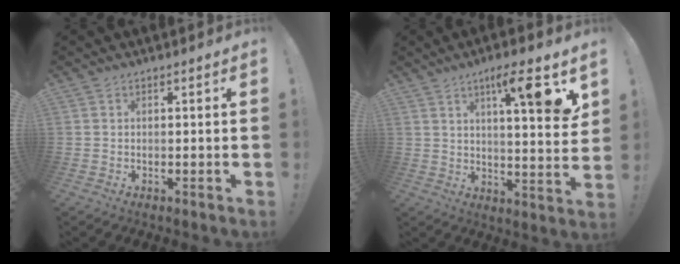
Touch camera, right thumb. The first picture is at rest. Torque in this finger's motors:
{"motor_torque": [-0.37, 1.85, 1.37, 0.54, 0.14]}